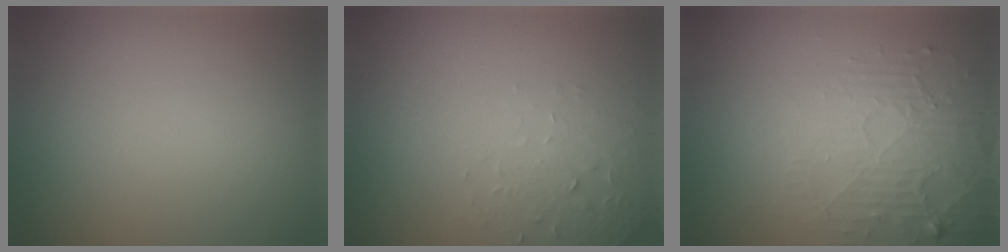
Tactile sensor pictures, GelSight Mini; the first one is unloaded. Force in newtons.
{"total": 2.2, "press": 2.2, "slide": 0.4}
{"total": 5.3, "press": 3.3, "slide": 4.1}